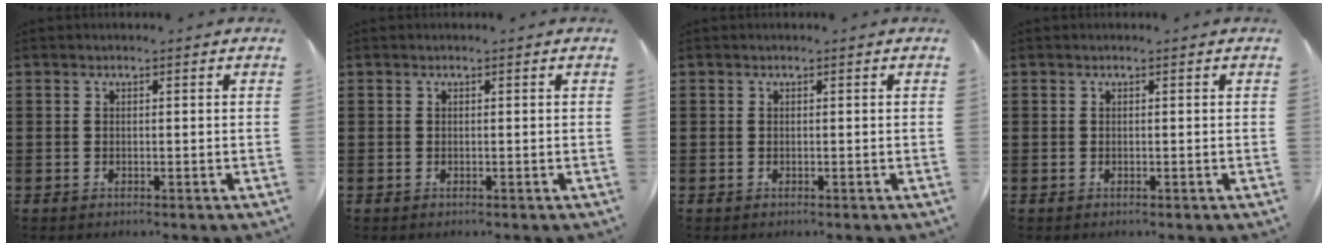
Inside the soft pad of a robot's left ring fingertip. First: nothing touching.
{"total": 0.0}
{"total": 0.0}
{"total": 0.0}